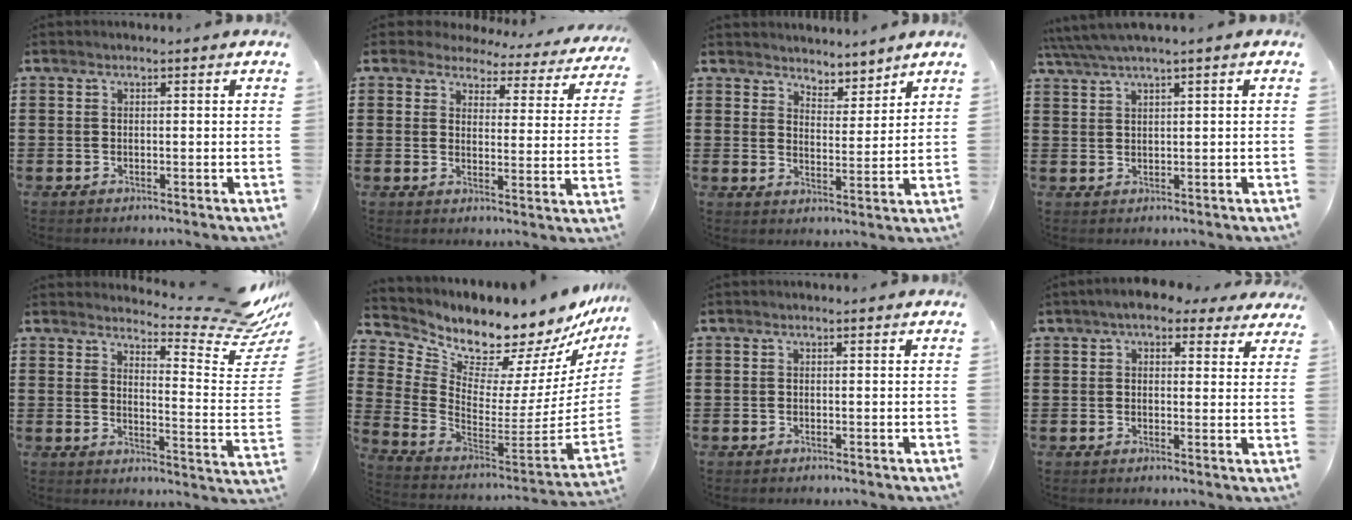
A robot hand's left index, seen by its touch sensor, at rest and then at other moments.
{"total": 3.9, "force": [3.7, 1.3, 0.5], "torque": [-0.034, -0.022, 0.062]}
{"total": 3.6, "force": [3.5, 0.6, -0.7], "torque": [-0.007, -0.021, 0.062]}
{"total": 2.7, "force": [2.1, -0.4, 1.7], "torque": [-0.037, -0.002, 0.038]}
{"total": 7.2, "force": [6.4, 0.7, 3.4], "torque": [-0.053, -0.062, 0.105]}
{"total": 8.8, "force": [8.3, 2.4, 1.8], "torque": [-0.072, -0.082, 0.138]}
{"total": 0.0}
{"total": 4.7, "force": [3.7, 1.6, 2.4], "torque": [-0.052, -0.002, 0.065]}